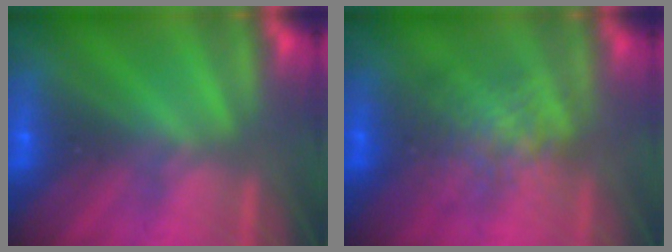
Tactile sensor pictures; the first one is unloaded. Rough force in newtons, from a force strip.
{"total": 2.2}